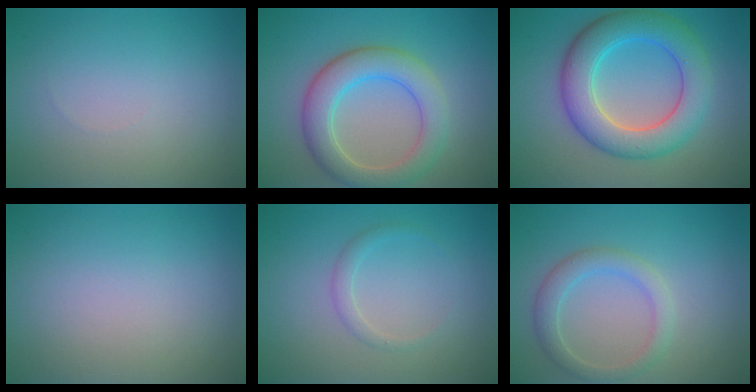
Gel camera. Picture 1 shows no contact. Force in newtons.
{"total": 5.7, "press": 5.6, "slide": 0.6}
{"total": 7.4, "press": 7.4, "slide": 0.1}
{"total": 0.0}
{"total": 1.2, "press": 1.2, "slide": 0.1}
{"total": 2.7, "press": 2.7, "slide": 0.0}